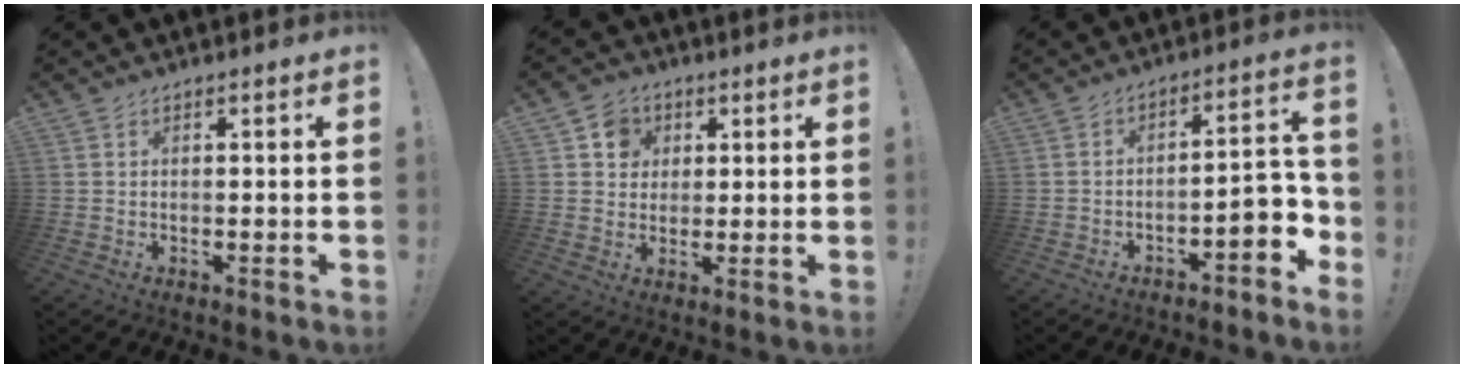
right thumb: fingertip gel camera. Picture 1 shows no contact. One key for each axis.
{"total": 7.7, "fx": 2.7, "fy": 7.0, "fz": 1.8, "tx": -0.024, "ty": -0.009, "tz": 0.055}
{"total": 7.8, "fx": -3.5, "fy": 3.0, "fz": 6.3, "tx": -0.071, "ty": 0.010, "tz": -0.062}